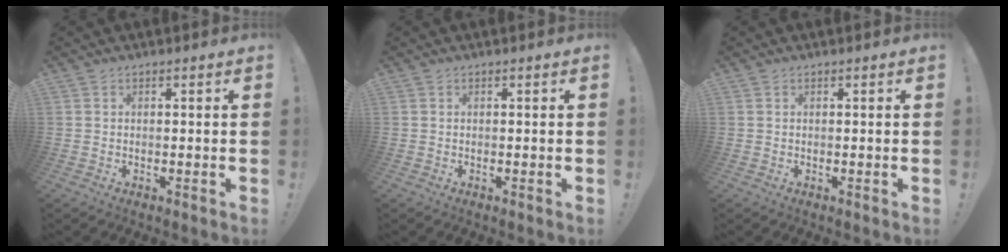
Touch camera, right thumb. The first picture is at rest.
{"total": 0.0}
{"total": 0.0}